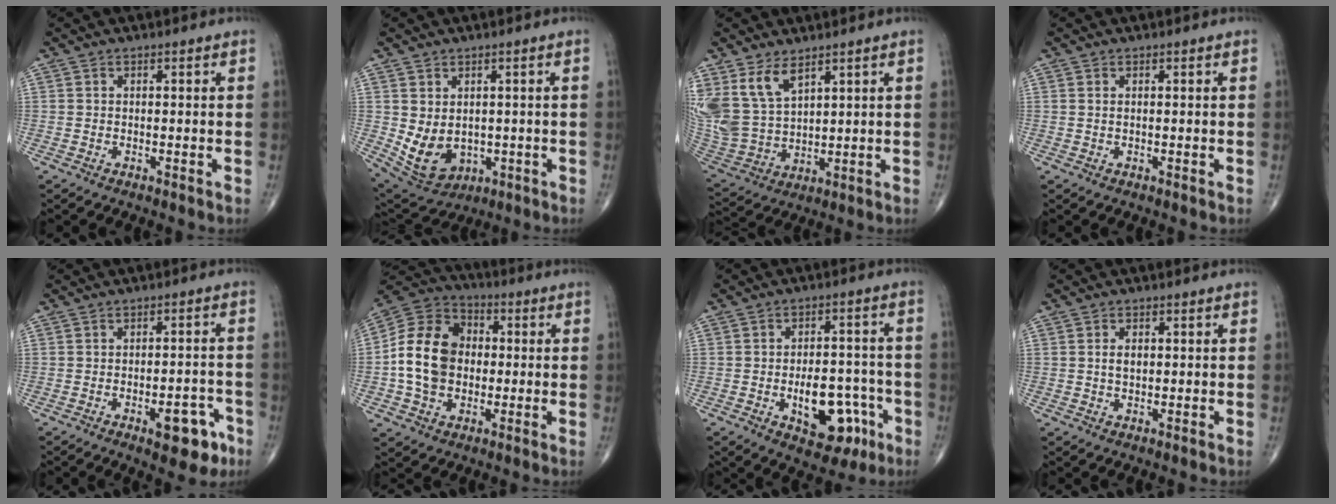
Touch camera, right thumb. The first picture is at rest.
{"total": 9.5, "force": [-0.7, 7.1, 6.2], "torque": [-0.094, -0.008, 0.018]}
{"total": 12.3, "force": [7.1, 6.5, 7.7], "torque": [-0.152, -0.028, 0.165]}
{"total": 0.6, "force": [0.2, 0.3, 0.4], "torque": [-0.011, 0.002, 0.006]}
{"total": 7.9, "force": [-3.9, 3.5, 6.0], "torque": [-0.059, 0.024, -0.045]}
{"total": 15.5, "force": [-0.6, 11.9, 9.9], "torque": [-0.163, 0.028, -0.015]}
{"total": 12.8, "force": [-4.5, 7.2, 9.5], "torque": [-0.106, 0.032, -0.053]}
{"total": 2.6, "force": [0.5, 1.5, 2.0], "torque": [-0.031, -0.001, 0.010]}